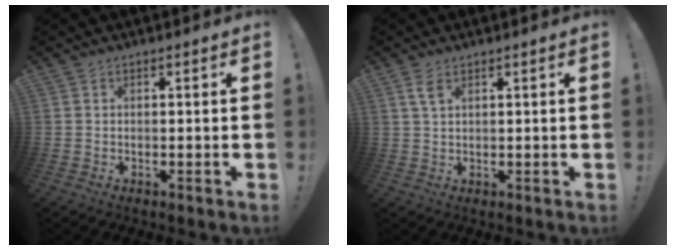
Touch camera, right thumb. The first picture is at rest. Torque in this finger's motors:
{"motor_torque": [0.04, 0.05, -0.12, -0.15, 0.01]}